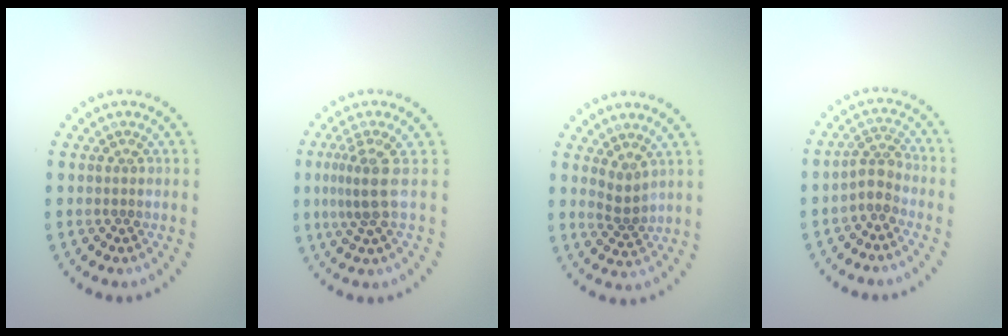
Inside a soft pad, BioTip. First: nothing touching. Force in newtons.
{"total": 2.8, "press": 1.9, "slide": 2.1}
{"total": 1.5, "press": 1.2, "slide": 0.9}
{"total": 2.4, "press": 1.7, "slide": 1.6}